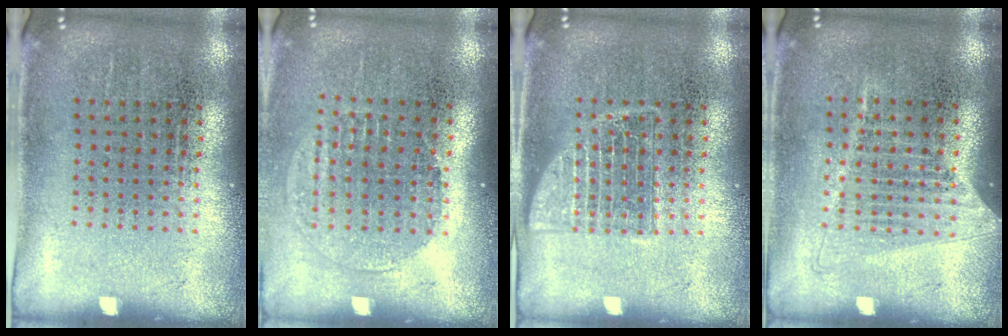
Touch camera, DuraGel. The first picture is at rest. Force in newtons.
{"total": 1.4, "press": 1.2, "slide": 0.6}
{"total": 2.2, "press": 2.1, "slide": 0.5}
{"total": 1.0, "press": 0.9, "slide": 0.5}